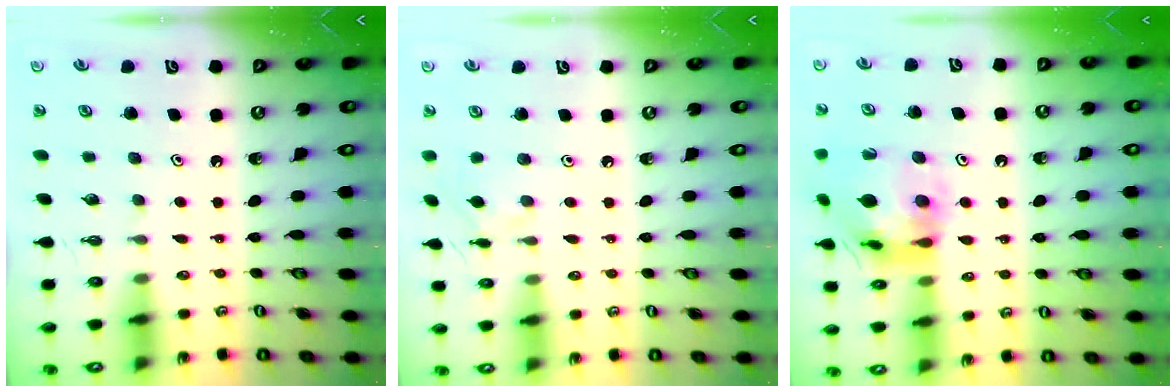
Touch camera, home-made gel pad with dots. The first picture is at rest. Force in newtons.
{"total": 1.8, "press": 1.8, "slide": 0.4}
{"total": 16.0, "press": 15.9, "slide": 2.0}